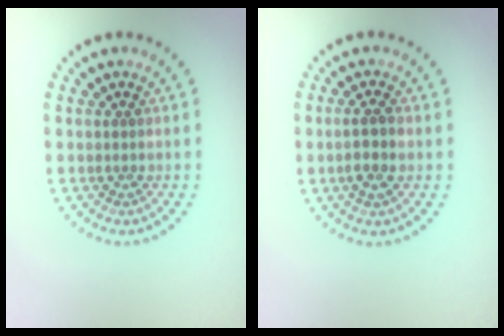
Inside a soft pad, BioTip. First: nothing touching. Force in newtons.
{"total": 2.4, "press": 2.2, "slide": 0.8}